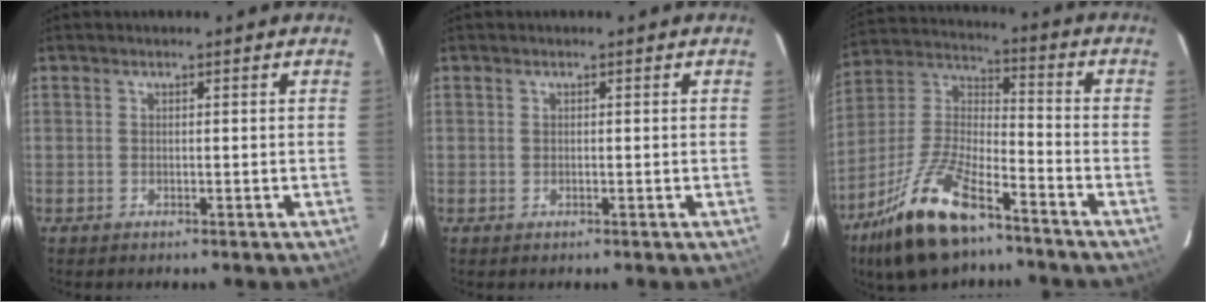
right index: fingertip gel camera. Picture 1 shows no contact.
{"total": 0.0}
{"total": 16.5, "force": [-11.1, 4.8, 11.2], "torque": [-0.241, -0.006, -0.204]}